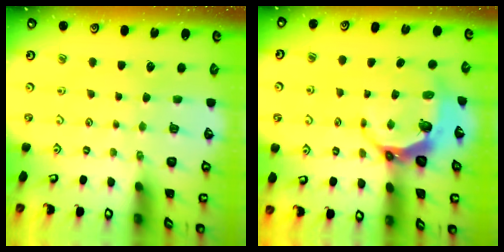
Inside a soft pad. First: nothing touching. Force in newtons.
{"total": 7.4, "press": 6.7, "slide": 3.1}